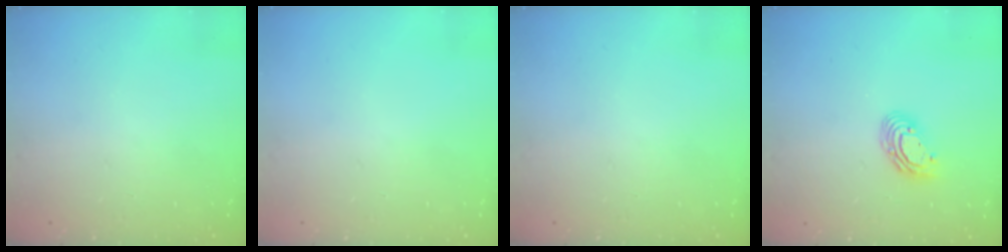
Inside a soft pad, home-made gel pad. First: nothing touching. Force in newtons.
{"total": 0.0}
{"total": 0.0}
{"total": 8.1, "press": 8.0, "slide": 1.4}